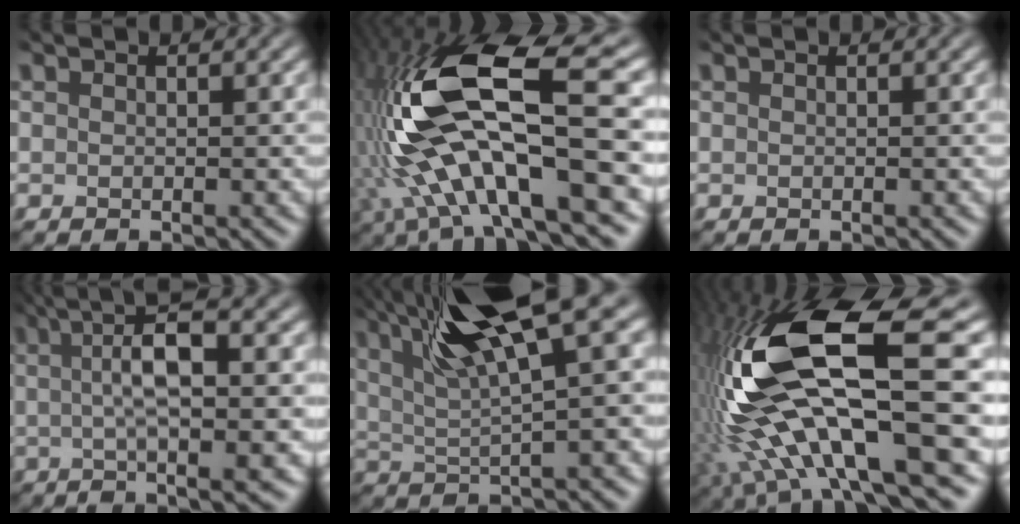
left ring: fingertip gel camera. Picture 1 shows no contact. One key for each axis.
{"total": 14.2, "fx": -1.7, "fy": 4.7, "fz": 13.3, "tx": -0.266, "ty": 0.009, "tz": -0.042}
{"total": 0.0}
{"total": 7.9, "fx": 1.0, "fy": 1.9, "fz": 7.6, "tx": -0.114, "ty": 0.006, "tz": 0.009}
{"total": 12.6, "fx": 5.9, "fy": 3.4, "fz": 10.7, "tx": -0.171, "ty": 0.014, "tz": 0.090}
{"total": 16.4, "fx": -1.5, "fy": 5.6, "fz": 15.4, "tx": -0.322, "ty": 0.000, "tz": -0.018}